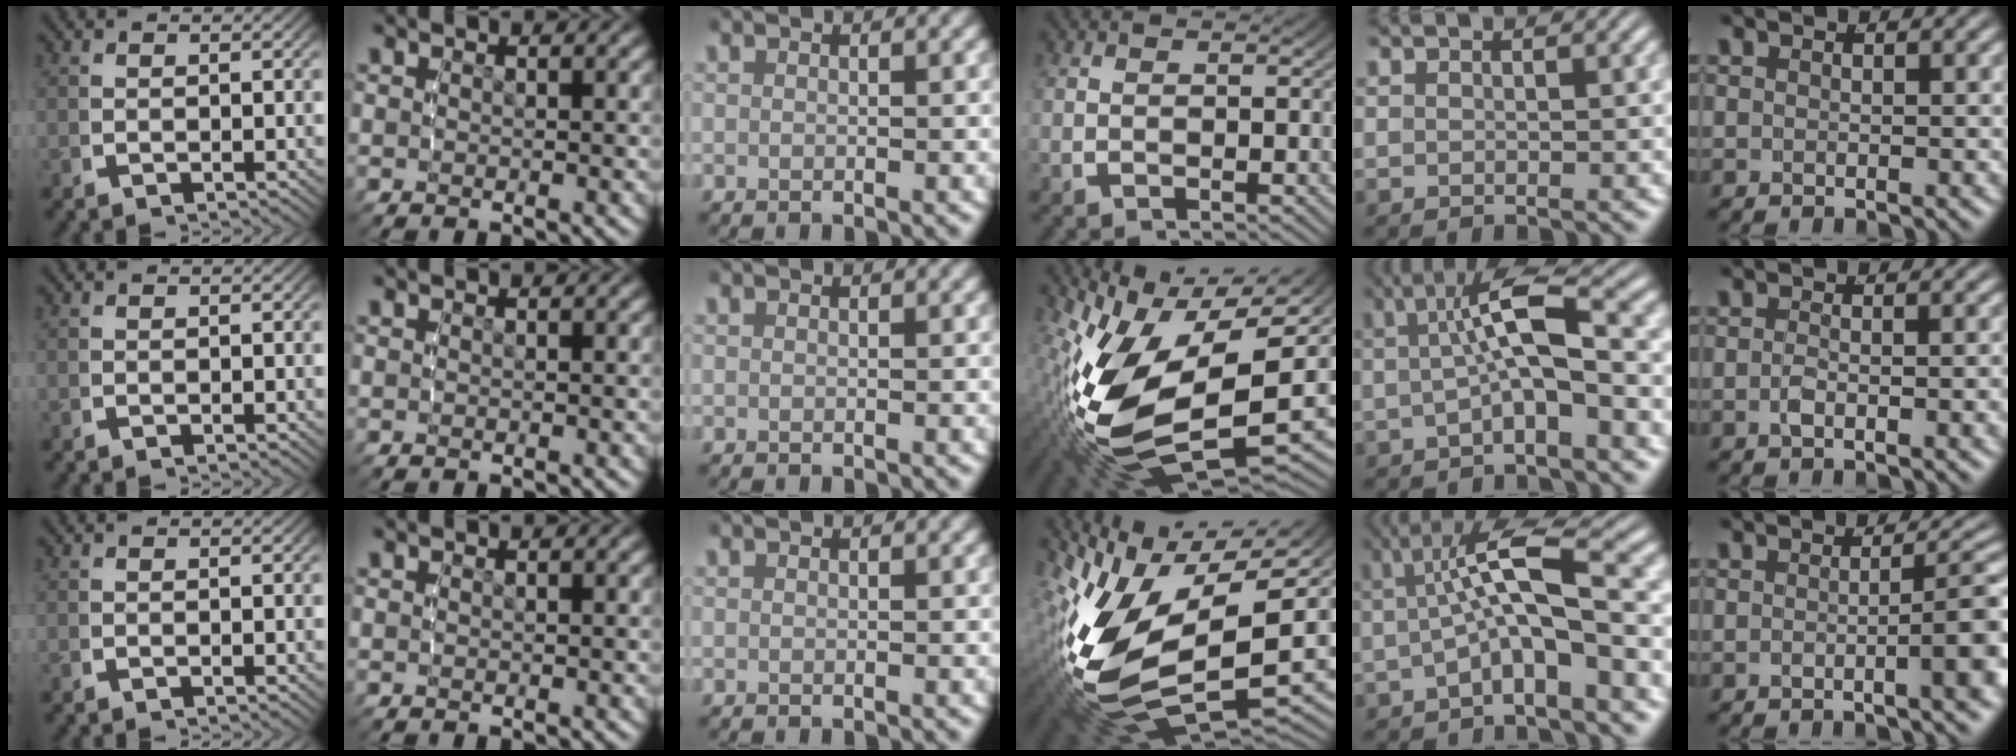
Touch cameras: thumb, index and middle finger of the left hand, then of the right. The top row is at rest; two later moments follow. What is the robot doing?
{"motion": "lift_and_place", "object": "button"}